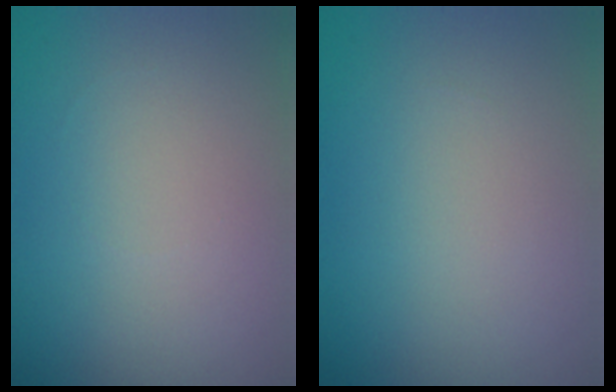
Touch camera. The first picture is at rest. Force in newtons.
{"total": 0.0}